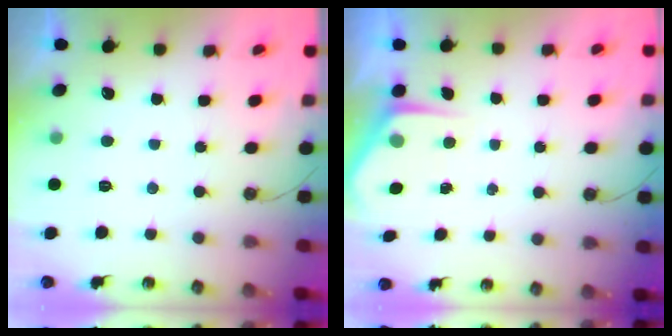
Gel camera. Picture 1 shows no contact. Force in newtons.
{"total": 3.5, "press": 3.5, "slide": 0.5}